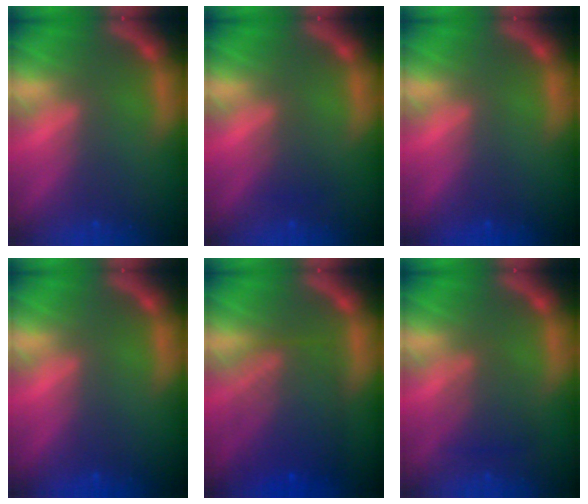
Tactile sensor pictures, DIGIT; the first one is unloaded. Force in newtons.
{"total": 1.5}
{"total": 0.0}
{"total": 0.0}
{"total": 7.5}
{"total": 3.0}